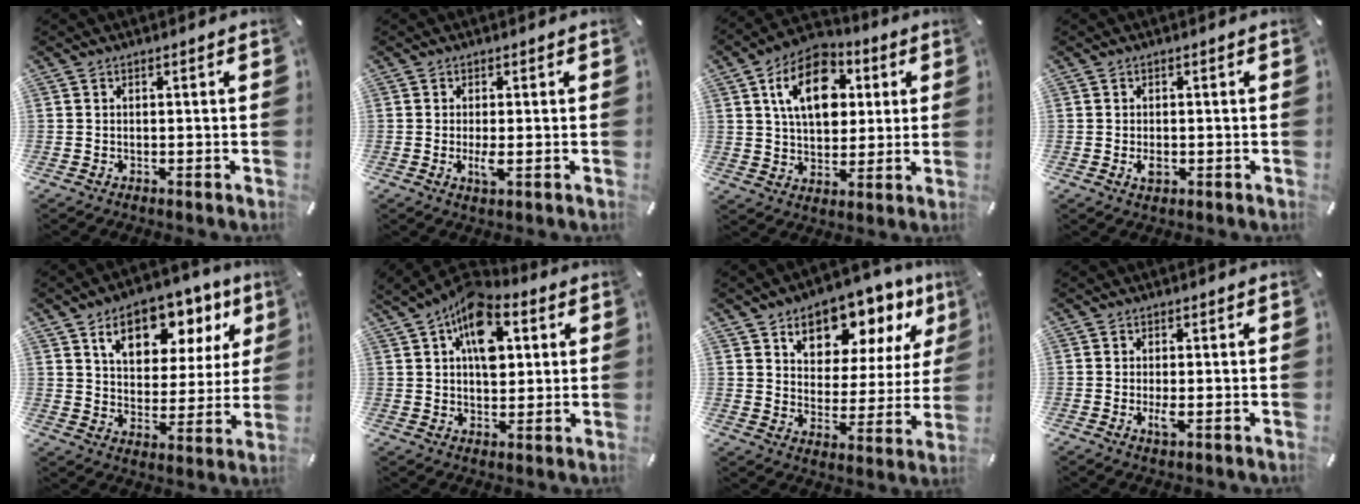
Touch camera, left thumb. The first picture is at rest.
{"total": 3.2, "force": [-0.4, 0.8, 3.0], "torque": [-0.066, -0.009, -0.010]}
{"total": 15.4, "force": [4.8, 10.5, 10.2], "torque": [-0.176, 0.003, 0.081]}
{"total": 2.2, "force": [-0.5, 1.4, 1.6], "torque": [-0.036, -0.002, -0.009]}
{"total": 14.8, "force": [8.6, 9.0, 7.9], "torque": [-0.118, -0.041, 0.147]}
{"total": 12.8, "force": [4.4, 8.3, 8.7], "torque": [-0.125, -0.010, 0.079]}
{"total": 12.2, "force": [8.8, 7.2, 4.4], "torque": [-0.067, -0.072, 0.152]}
{"total": 2.7, "force": [-0.4, 0.8, 2.6], "torque": [-0.060, -0.009, -0.009]}